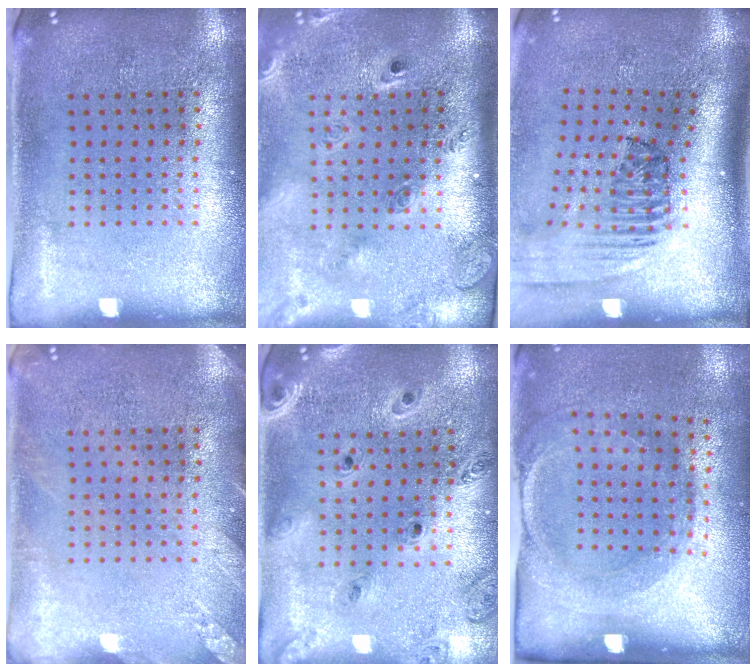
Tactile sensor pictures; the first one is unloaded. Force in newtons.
{"total": 2.7, "press": 2.0, "slide": 1.8}
{"total": 2.4, "press": 1.5, "slide": 1.8}
{"total": 1.6, "press": 1.6, "slide": 0.2}
{"total": 1.3, "press": 1.3, "slide": 0.2}
{"total": 1.7, "press": 1.3, "slide": 1.1}